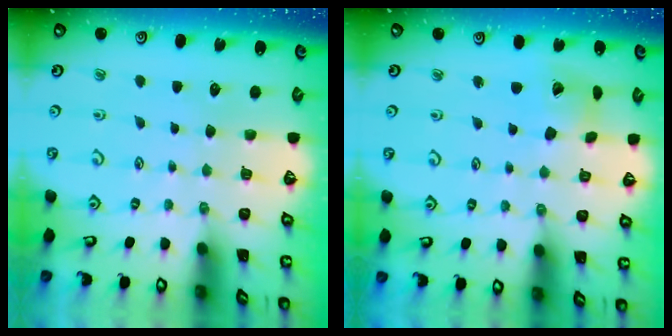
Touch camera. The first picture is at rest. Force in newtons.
{"total": 8.0, "press": 8.0, "slide": 1.0}